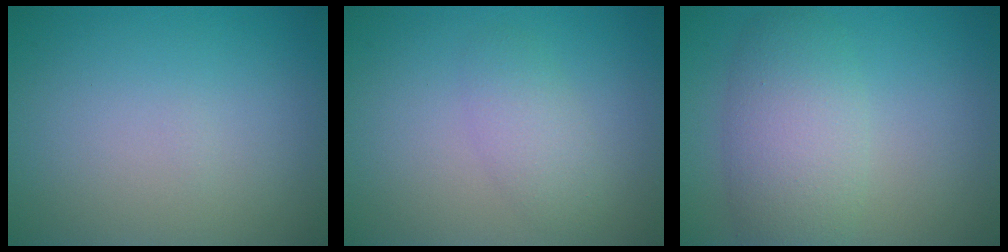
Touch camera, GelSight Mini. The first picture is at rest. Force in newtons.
{"total": 2.2, "press": 2.2, "slide": 0.1}
{"total": 5.3, "press": 5.3, "slide": 0.1}